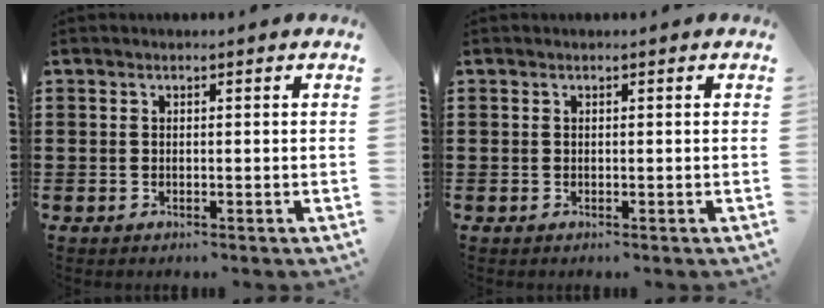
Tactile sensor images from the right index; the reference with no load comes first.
{"total": 0.0}